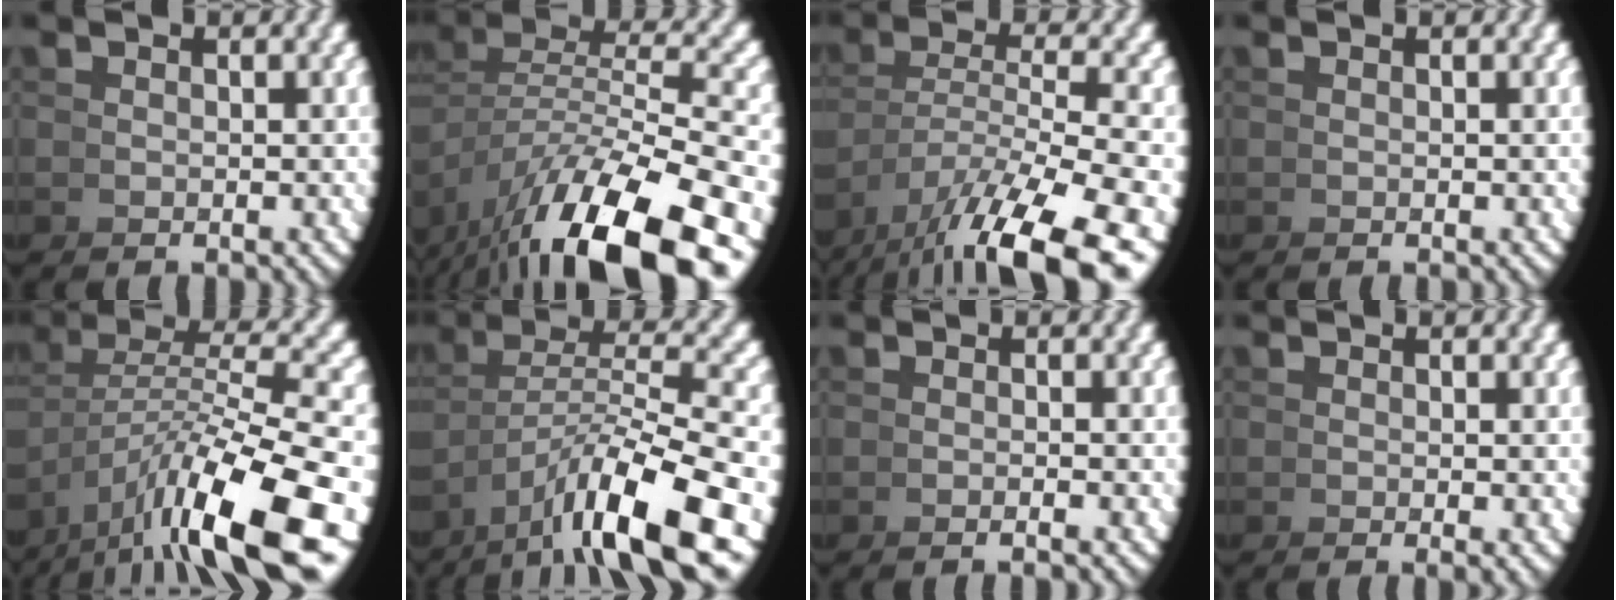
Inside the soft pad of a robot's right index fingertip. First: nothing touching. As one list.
[{"total": 9.5, "force": [-3.4, 4.4, 7.7], "torque": [-0.121, -0.007, -0.041]}, {"total": 8.7, "force": [-3.4, 4.0, 6.9], "torque": [-0.122, -0.035, -0.024]}, {"total": 0.0}, {"total": 8.9, "force": [-2.1, 3.4, 7.9], "torque": [-0.125, -0.012, -0.017]}, {"total": 9.1, "force": [-2.6, 4.2, 7.6], "torque": [-0.108, -0.016, -0.022]}, {"total": 0.9, "force": [-0.7, -0.5, 0.4], "torque": [-0.004, 0.009, -0.017]}, {"total": 1.1, "force": [-0.5, 0.3, 1.0], "torque": [-0.013, -0.001, -0.007]}]